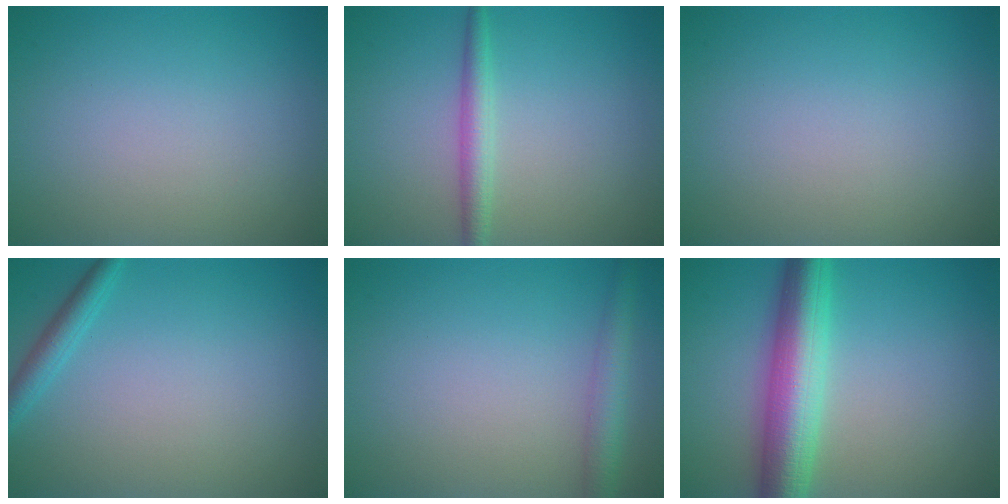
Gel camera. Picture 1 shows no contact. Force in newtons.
{"total": 2.2, "press": 2.2, "slide": 0.0}
{"total": 0.0}
{"total": 1.8, "press": 1.8, "slide": 0.1}
{"total": 2.6, "press": 2.6, "slide": 0.1}
{"total": 7.1, "press": 7.1, "slide": 0.1}